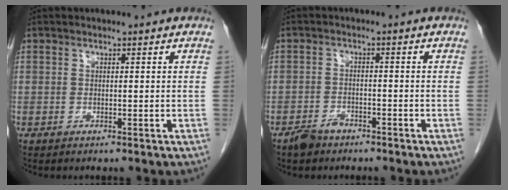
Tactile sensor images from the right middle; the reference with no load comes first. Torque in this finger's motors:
{"motor_torque": [-0.03, 0.03, 0.03, 0.01]}